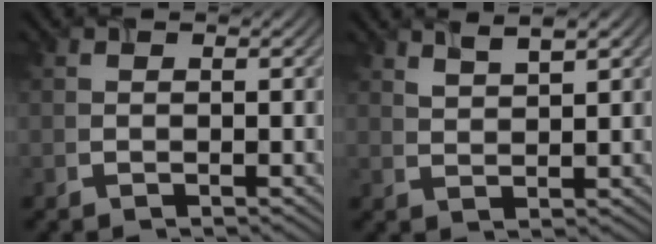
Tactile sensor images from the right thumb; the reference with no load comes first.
{"total": 2.4, "force": [1.8, 0.4, 1.5], "torque": [-0.024, 0.003, 0.041]}